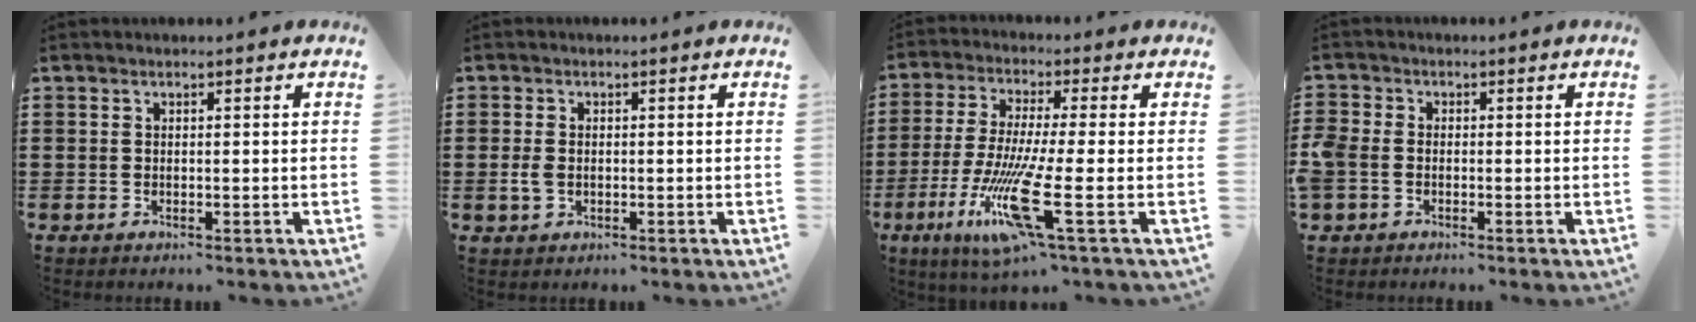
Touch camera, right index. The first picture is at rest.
{"total": 2.1, "force": [-0.3, 1.5, 1.5], "torque": [-0.045, -0.002, -0.010]}
{"total": 12.6, "force": [-4.5, 1.3, 11.7], "torque": [-0.244, -0.022, -0.083]}
{"total": 2.4, "force": [-1.0, 1.7, 1.3], "torque": [-0.042, -0.001, -0.023]}